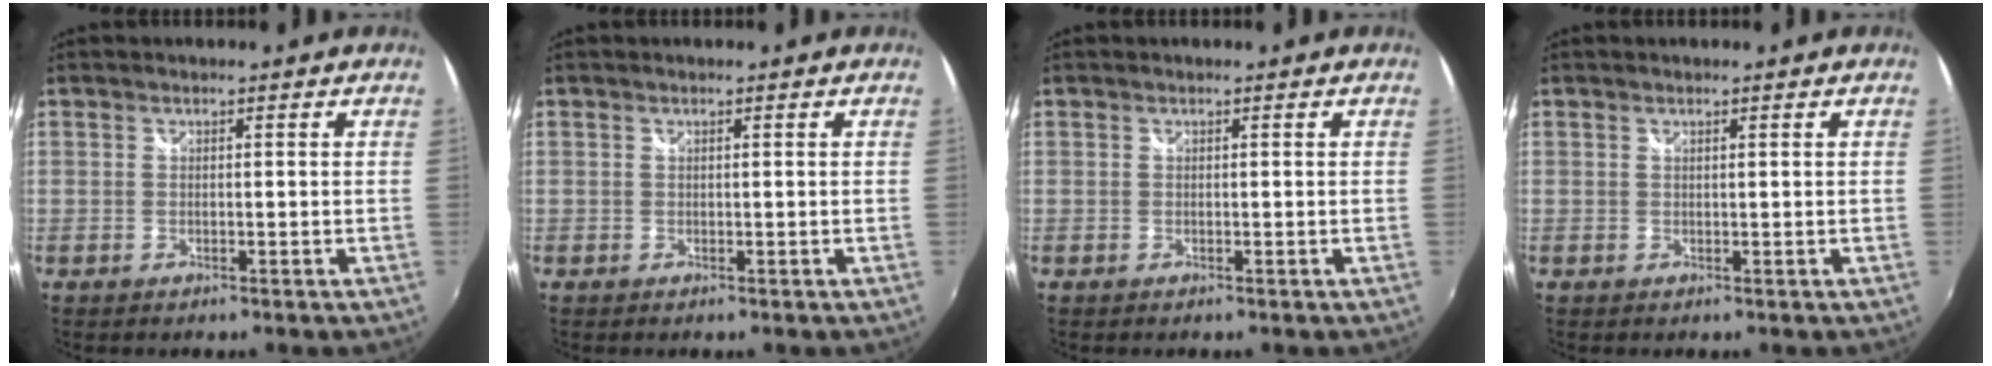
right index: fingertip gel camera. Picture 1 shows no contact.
{"total": 0.0}
{"total": 0.0}
{"total": 0.0}